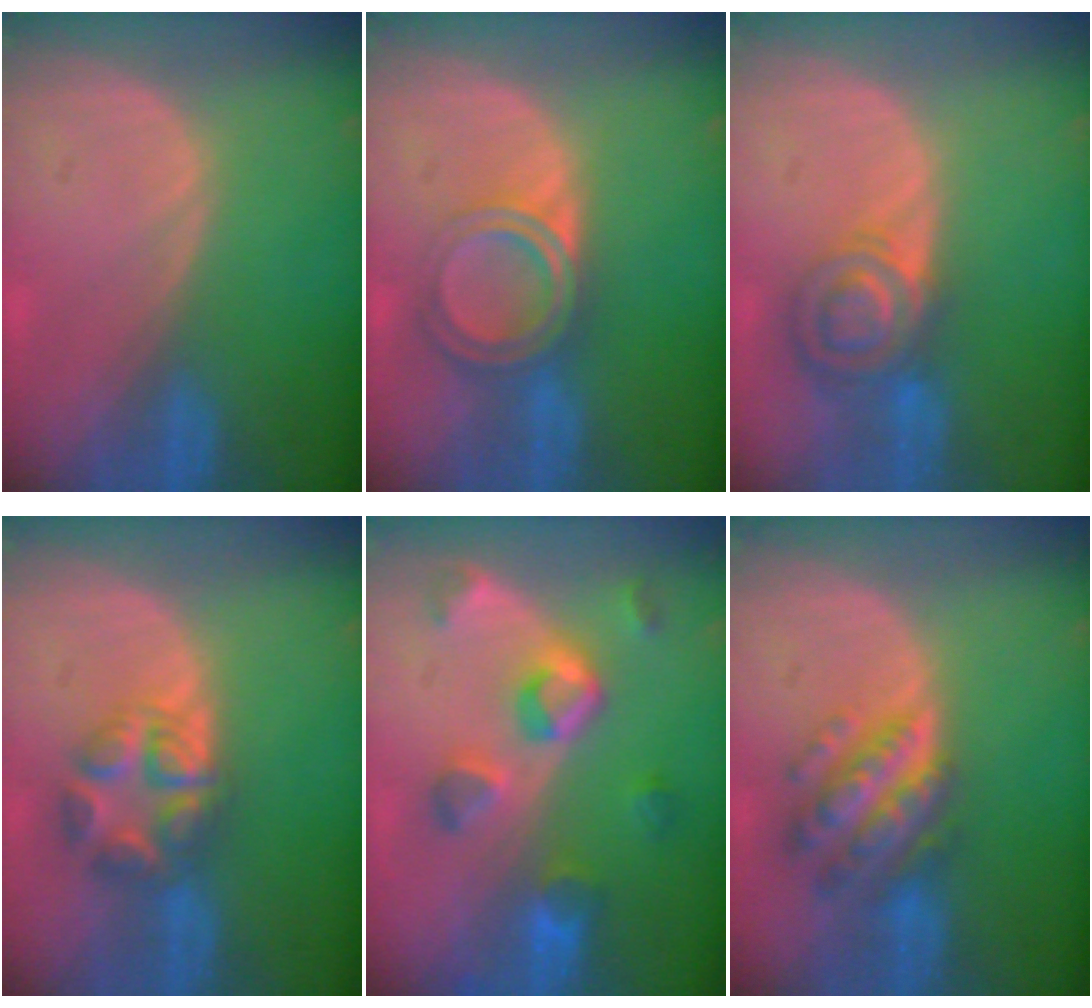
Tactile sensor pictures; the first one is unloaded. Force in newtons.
{"total": 6.4, "press": 5.4, "slide": 3.3}
{"total": 7.4, "press": 6.3, "slide": 3.9}
{"total": 6.3, "press": 6.3, "slide": 0.1}
{"total": 7.3, "press": 7.3, "slide": 0.8}
{"total": 7.7, "press": 7.7, "slide": 0.4}